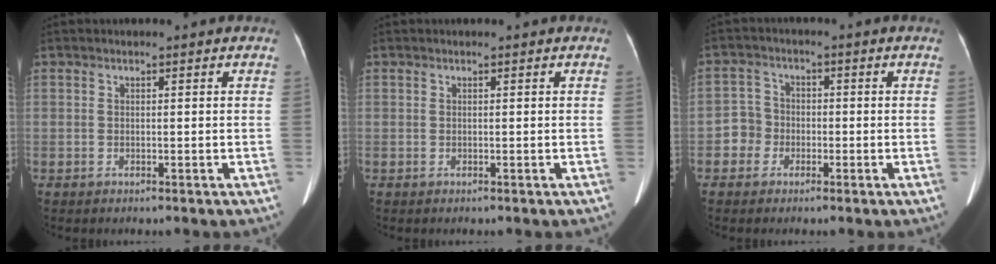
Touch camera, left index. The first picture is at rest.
{"total": 0.0}
{"total": 3.7, "force": [-1.4, 3.4, 0.5], "torque": [-0.011, 0.012, -0.032]}